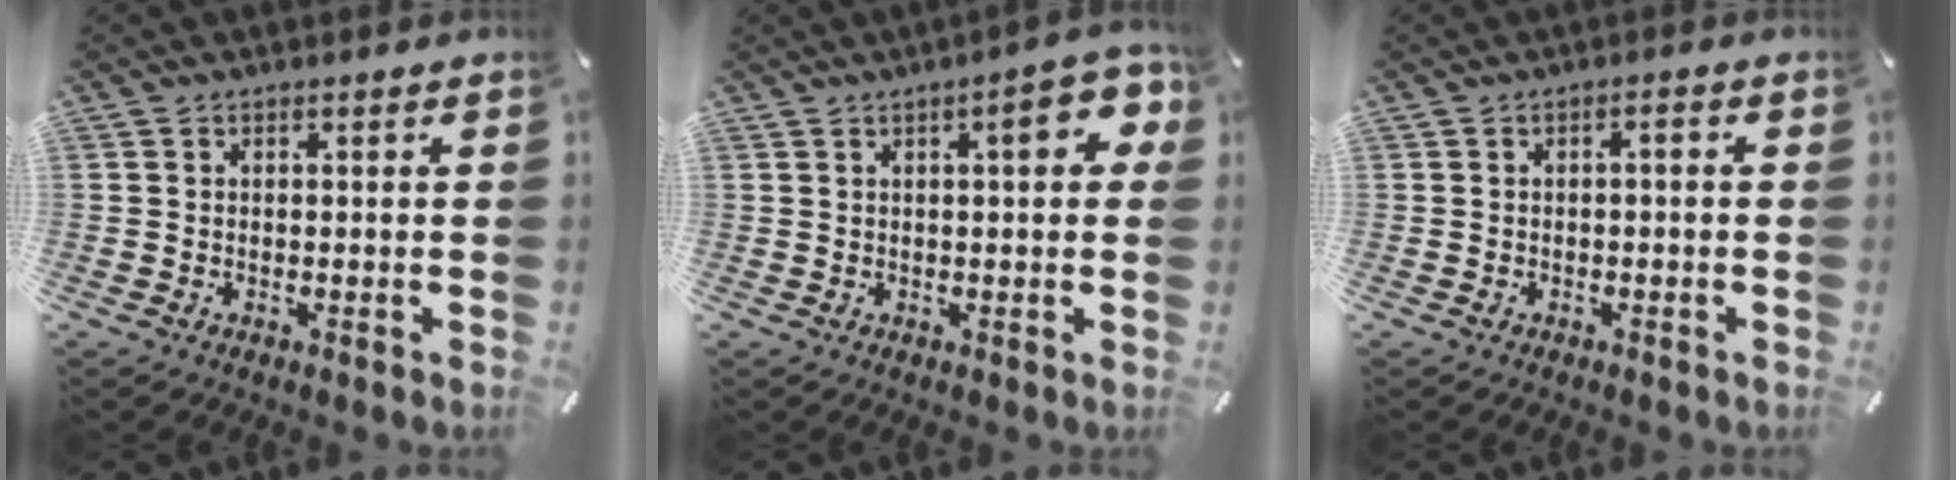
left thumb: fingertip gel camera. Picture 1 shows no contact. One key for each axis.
{"total": 9.2, "fx": 3.2, "fy": 2.9, "fz": 8.2, "tx": -0.106, "ty": -0.011, "tz": 0.045}
{"total": 1.6, "fx": -0.8, "fy": 0.5, "fz": 1.2, "tx": -0.022, "ty": 0.004, "tz": -0.018}